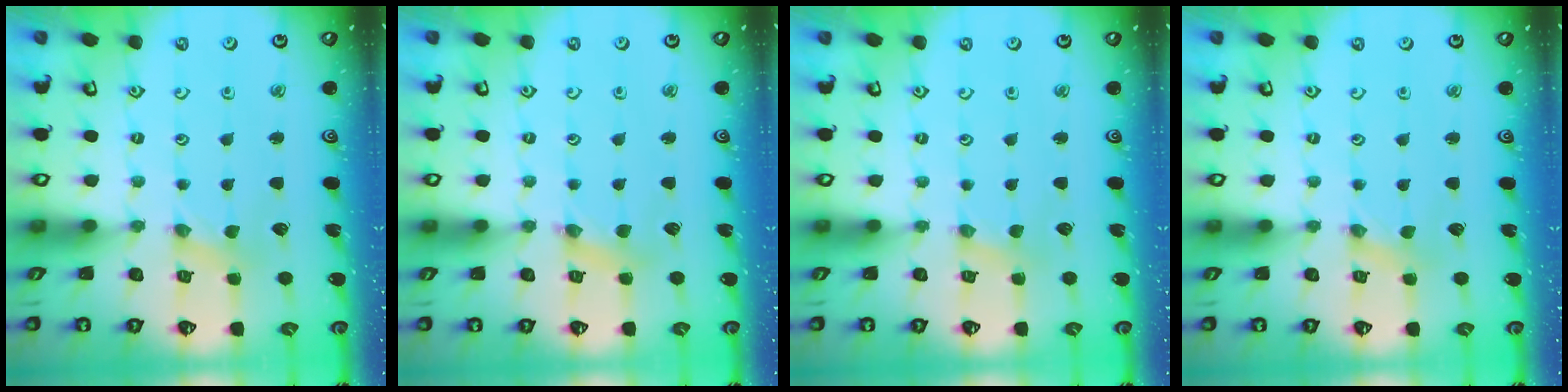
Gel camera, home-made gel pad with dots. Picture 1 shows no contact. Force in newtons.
{"total": 2.7, "press": 2.7, "slide": 0.2}
{"total": 0.0}
{"total": 0.0}